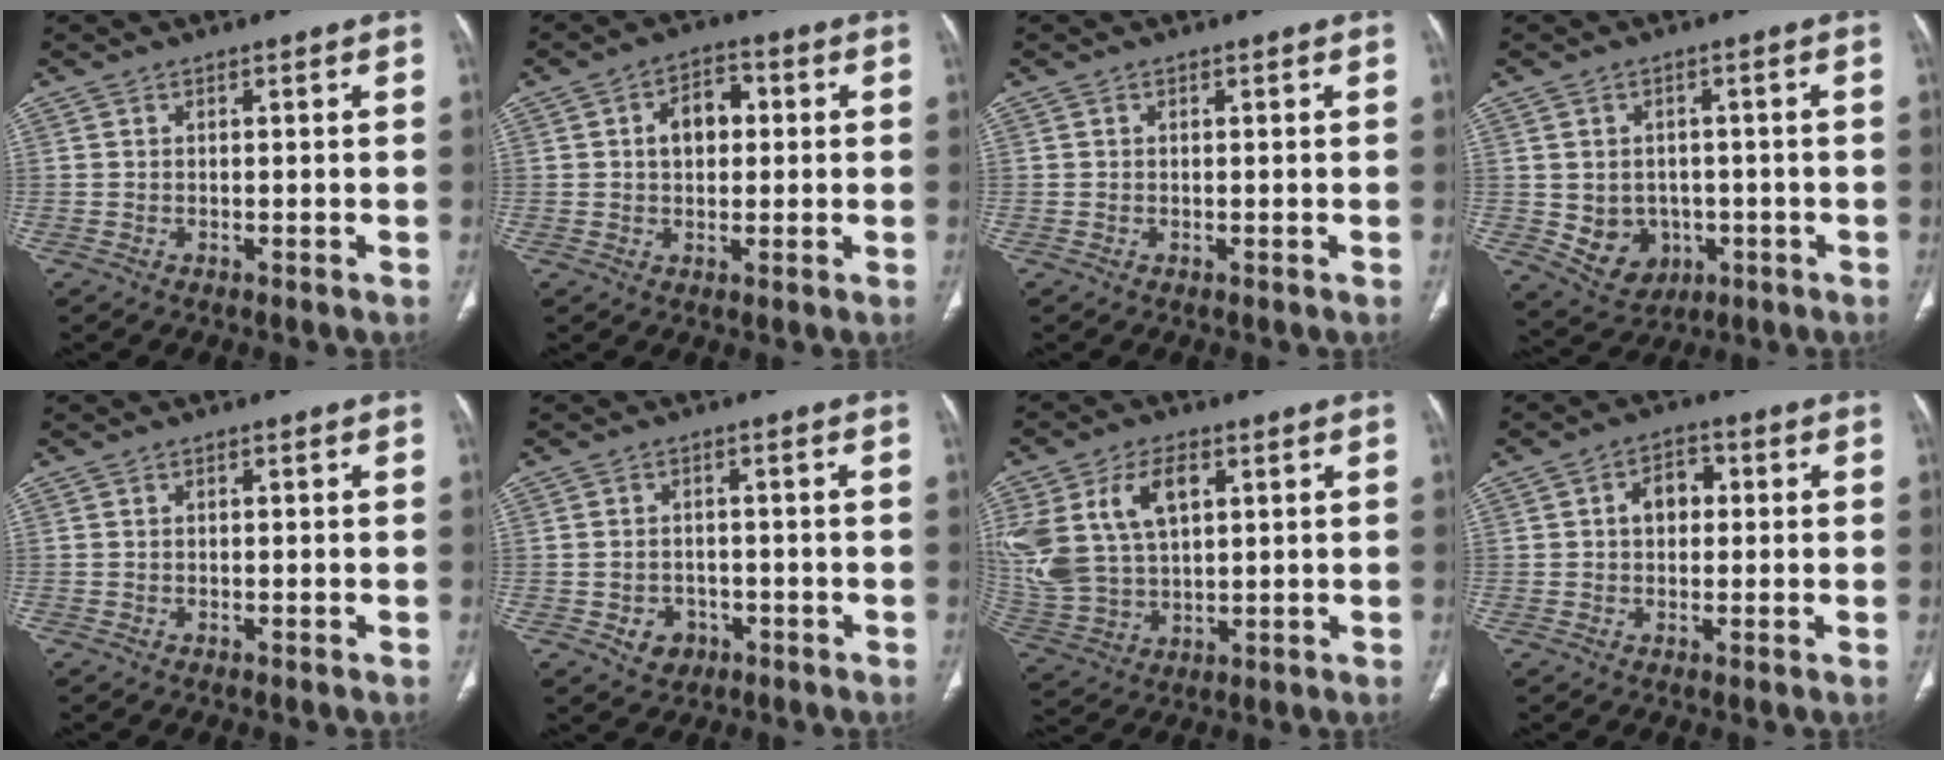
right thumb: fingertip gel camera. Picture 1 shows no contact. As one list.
[{"total": 6.8, "force": [1.0, 4.7, 4.8], "torque": [-0.060, 0.016, 0.012]}, {"total": 0.0}, {"total": 8.0, "force": [-1.4, 6.8, 3.9], "torque": [-0.037, 0.010, 0.001]}, {"total": 0.0}, {"total": 4.3, "force": [-1.7, 3.6, 1.6], "torque": [-0.009, 0.013, -0.017]}, {"total": 17.0, "force": [5.4, 10.6, 12.2], "torque": [-0.261, -0.006, 0.117]}, {"total": 5.3, "force": [0.6, 3.9, 3.6], "torque": [-0.039, 0.014, 0.005]}]